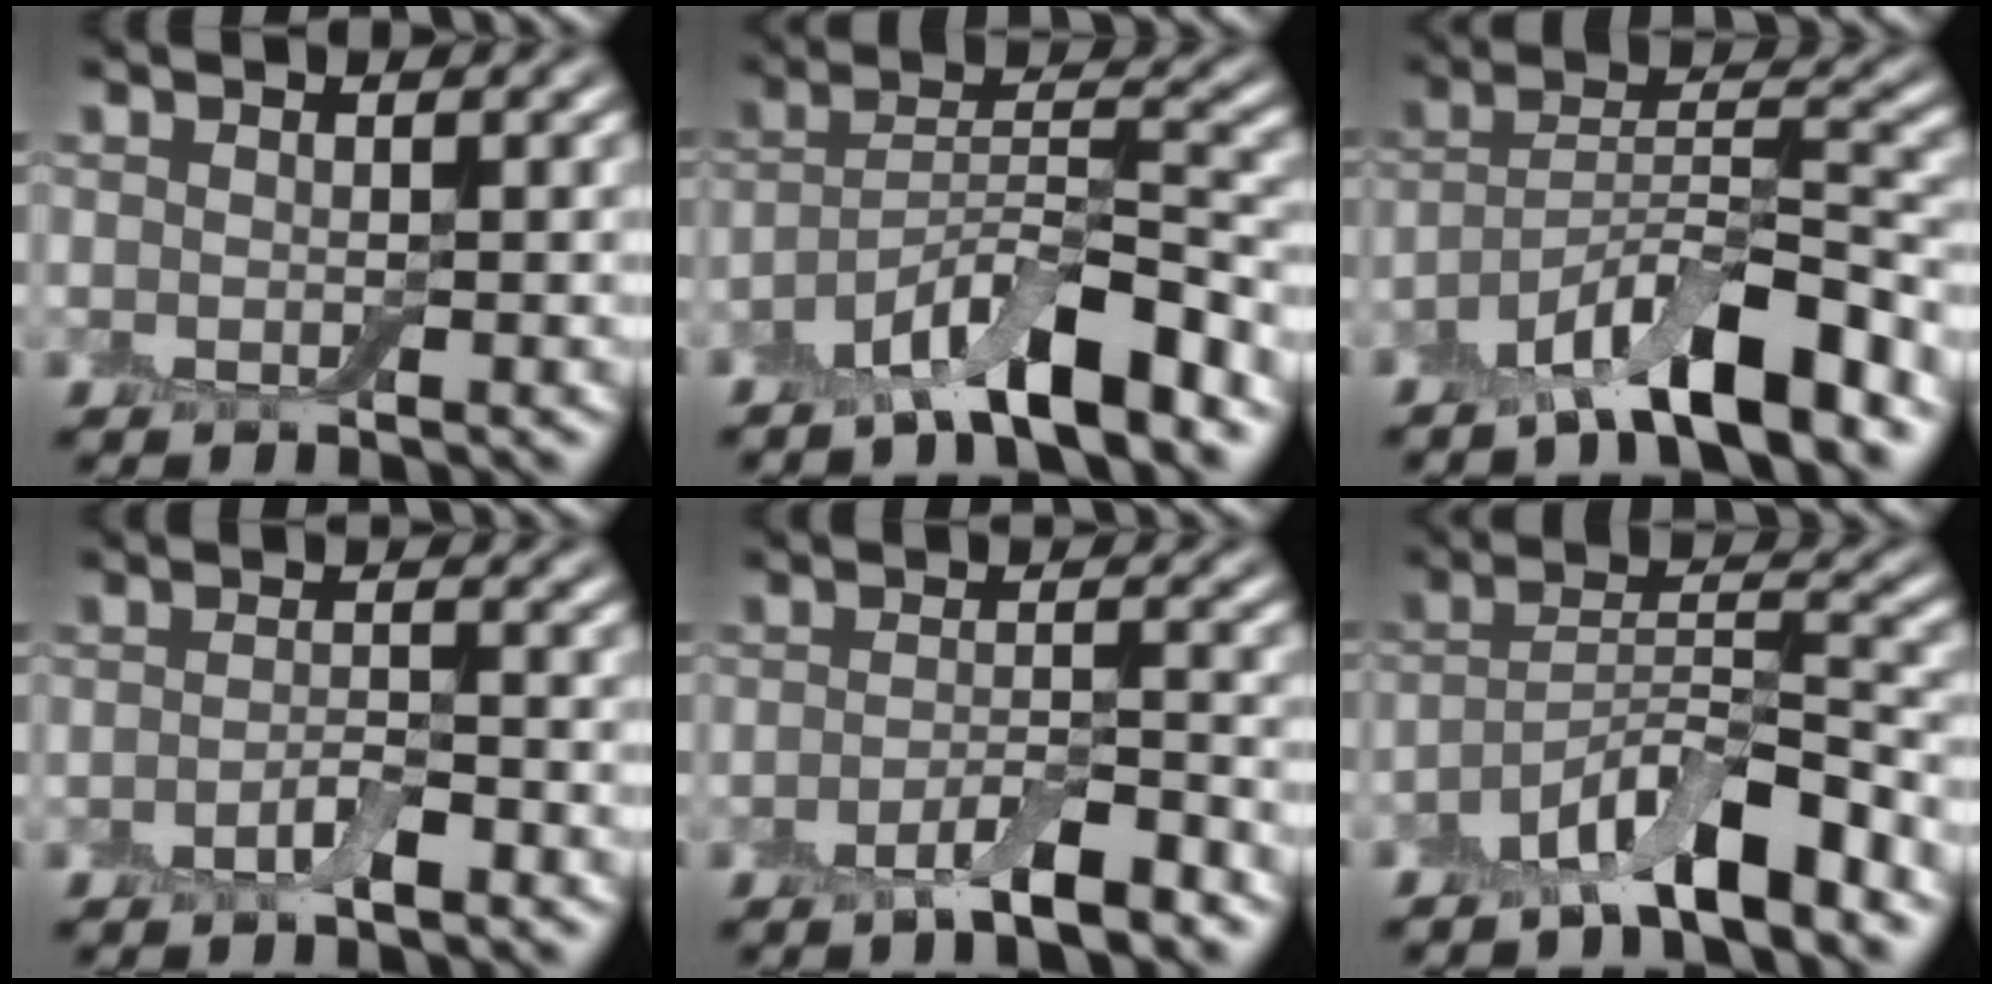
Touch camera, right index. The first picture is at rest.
{"total": 7.6, "force": [-5.0, 1.6, 5.5], "torque": [-0.093, 0.008, -0.090]}
{"total": 8.6, "force": [-5.6, 1.9, 6.2], "torque": [-0.103, 0.008, -0.100]}
{"total": 2.1, "force": [-1.1, 0.7, 1.6], "torque": [-0.033, 0.001, -0.023]}
{"total": 3.6, "force": [-2.3, 0.7, 2.7], "torque": [-0.048, 0.005, -0.045]}
{"total": 6.5, "force": [-4.3, 1.5, 4.6], "torque": [-0.082, 0.005, -0.081]}